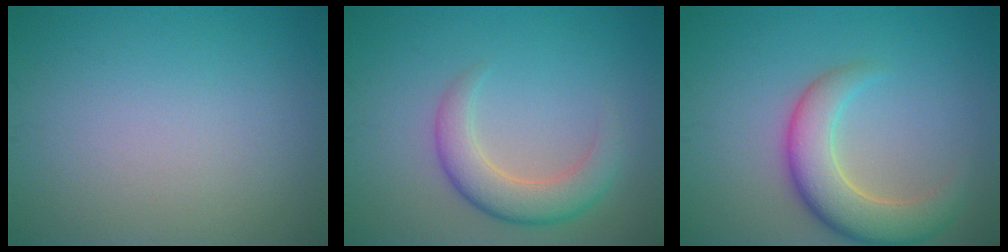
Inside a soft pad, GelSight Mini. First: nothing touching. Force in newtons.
{"total": 4.3, "press": 4.3, "slide": 0.1}
{"total": 5.9, "press": 5.9, "slide": 0.6}